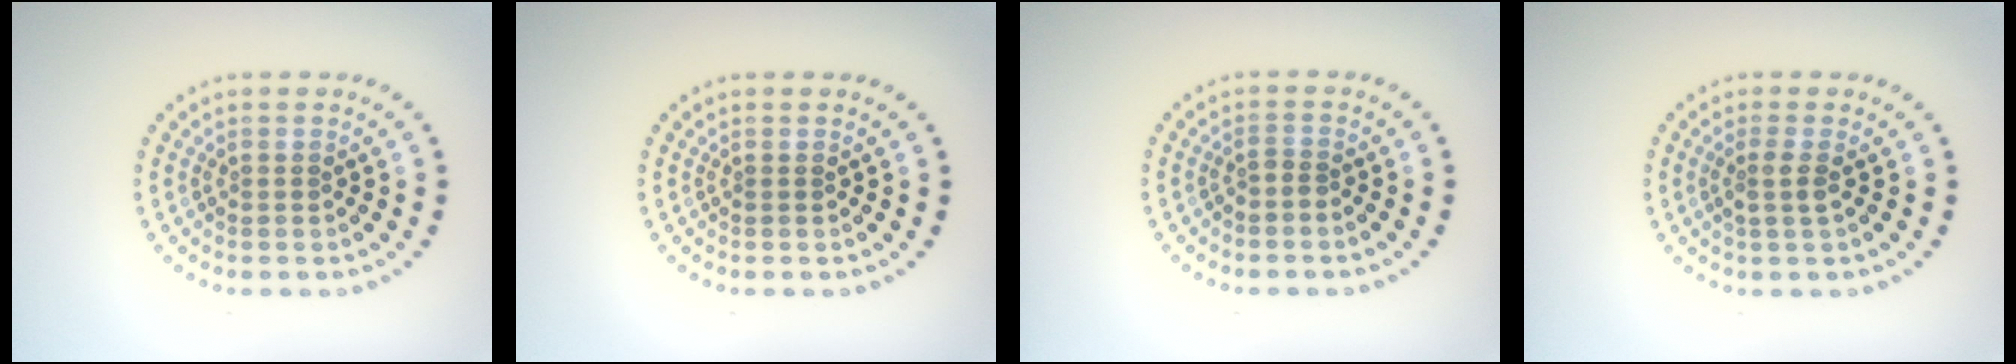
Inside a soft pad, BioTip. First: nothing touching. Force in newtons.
{"total": 0.0}
{"total": 0.8, "press": 0.5, "slide": 0.7}
{"total": 1.5, "press": 1.3, "slide": 0.9}